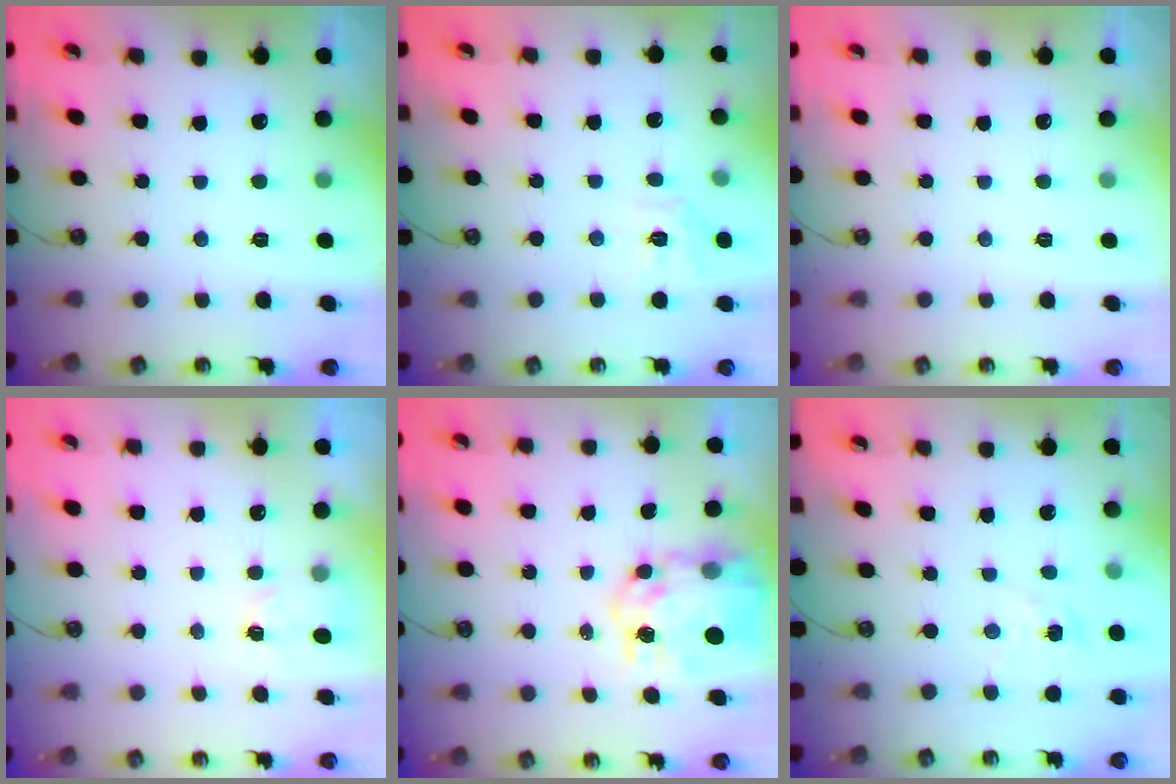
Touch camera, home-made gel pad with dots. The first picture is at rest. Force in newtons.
{"total": 8.4, "press": 8.3, "slide": 0.9}
{"total": 0.0}
{"total": 2.6, "press": 2.5, "slide": 0.4}
{"total": 11.7, "press": 11.6, "slide": 1.0}
{"total": 2.9, "press": 2.8, "slide": 0.3}